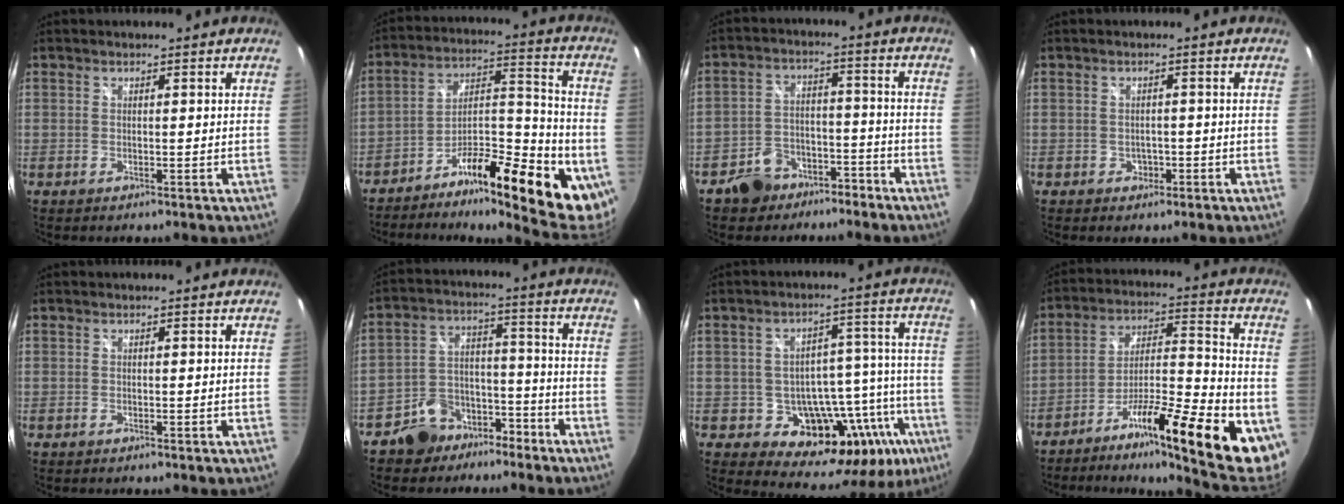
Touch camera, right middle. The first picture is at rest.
{"total": 19.2, "force": [-7.8, 6.2, 16.4], "torque": [-0.222, 0.004, -0.119]}
{"total": 9.6, "force": [-6.9, 6.0, 2.9], "torque": [-0.074, 0.029, -0.095]}
{"total": 1.7, "force": [-0.5, 1.7, 0.3], "torque": [-0.005, 0.001, -0.004]}
{"total": 0.0}
{"total": 9.9, "force": [-7.3, 6.3, 2.5], "torque": [-0.052, 0.040, -0.109]}
{"total": 18.6, "force": [-8.4, 12.0, 11.5], "torque": [-0.155, 0.015, -0.096]}
{"total": 21.6, "force": [-9.1, 4.5, 19.1], "torque": [-0.273, -0.015, -0.144]}